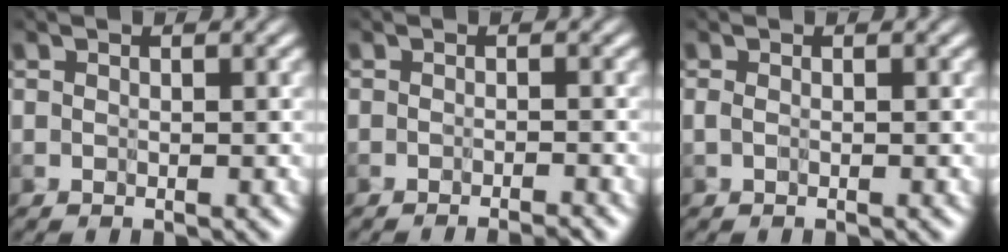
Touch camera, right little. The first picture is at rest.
{"total": 2.4, "force": [-2.3, -0.5, 0.3], "torque": [0.009, -0.002, -0.035]}
{"total": 0.0}